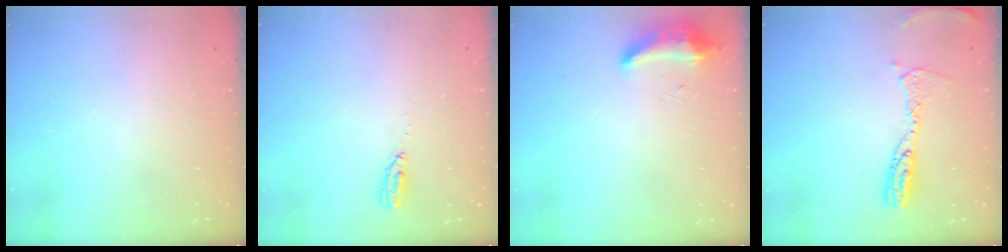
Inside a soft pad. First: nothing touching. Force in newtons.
{"total": 4.1, "press": 4.1, "slide": 0.3}
{"total": 8.0, "press": 8.0, "slide": 0.4}
{"total": 10.2, "press": 10.2, "slide": 1.0}